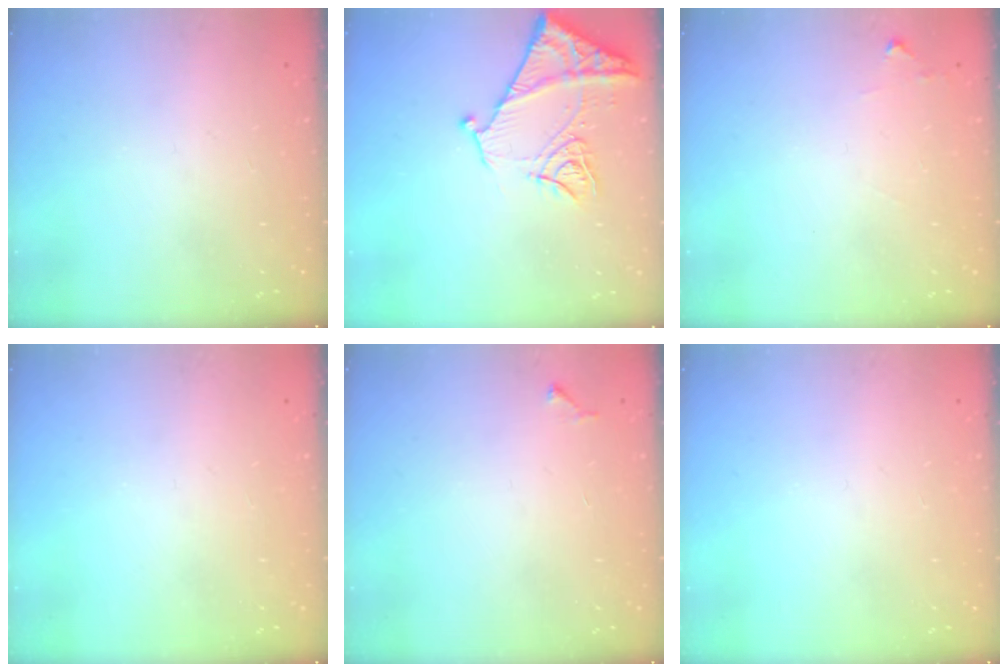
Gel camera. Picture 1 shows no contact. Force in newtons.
{"total": 11.9, "press": 11.8, "slide": 1.4}
{"total": 4.4, "press": 4.4, "slide": 0.7}
{"total": 0.0}
{"total": 4.2, "press": 4.1, "slide": 0.4}
{"total": 0.0}